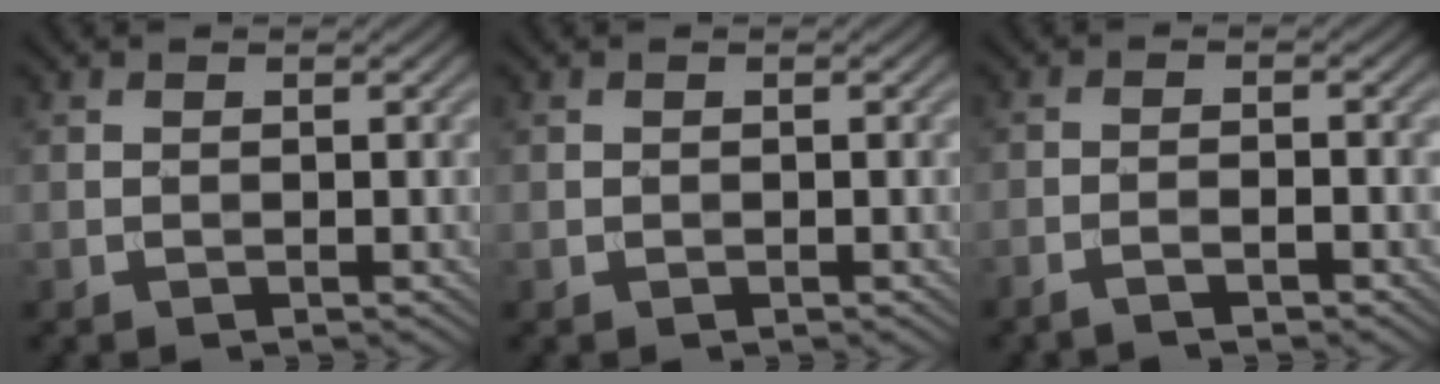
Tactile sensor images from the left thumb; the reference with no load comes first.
{"total": 0.0}
{"total": 2.3, "force": [-1.7, 0.2, 1.5], "torque": [-0.029, 0.004, -0.037]}